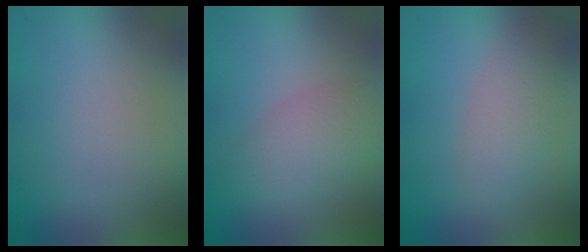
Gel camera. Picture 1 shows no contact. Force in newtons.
{"total": 2.3, "press": 2.3, "slide": 0.2}
{"total": 2.8, "press": 2.8, "slide": 0.2}